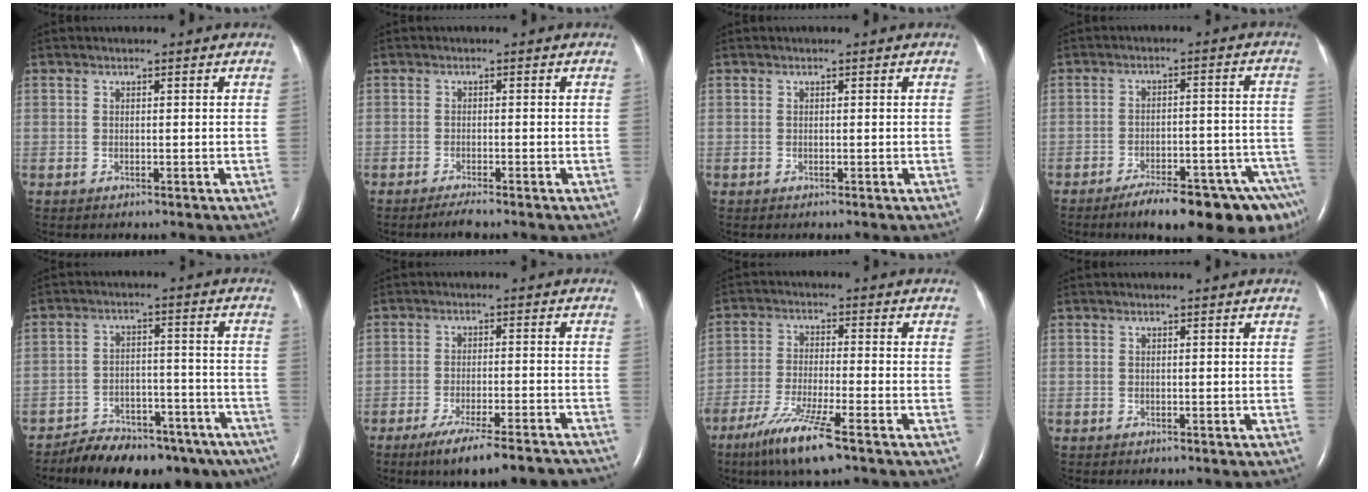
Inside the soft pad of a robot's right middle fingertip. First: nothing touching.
{"total": 2.0, "force": [-1.7, -0.2, 1.0], "torque": [-0.030, -0.006, -0.032]}
{"total": 0.0}
{"total": 16.5, "force": [-12.5, 3.1, 10.4], "torque": [-0.075, 0.023, -0.164]}
{"total": 17.3, "force": [-14.2, 7.1, 6.9], "torque": [-0.082, 0.025, -0.187]}
{"total": 14.6, "force": [-12.3, 1.2, 7.8], "torque": [-0.096, -0.021, -0.175]}
{"total": 9.4, "force": [-6.1, 0.3, 7.1], "torque": [-0.148, -0.028, -0.115]}
{"total": 0.0}